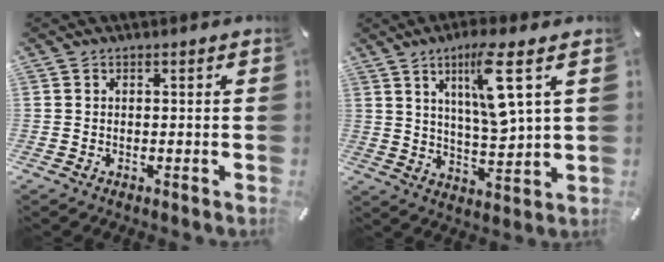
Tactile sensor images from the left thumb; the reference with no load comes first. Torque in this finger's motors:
{"motor_torque": [-0.01, -0.14, -0.10, -0.05, -0.10]}